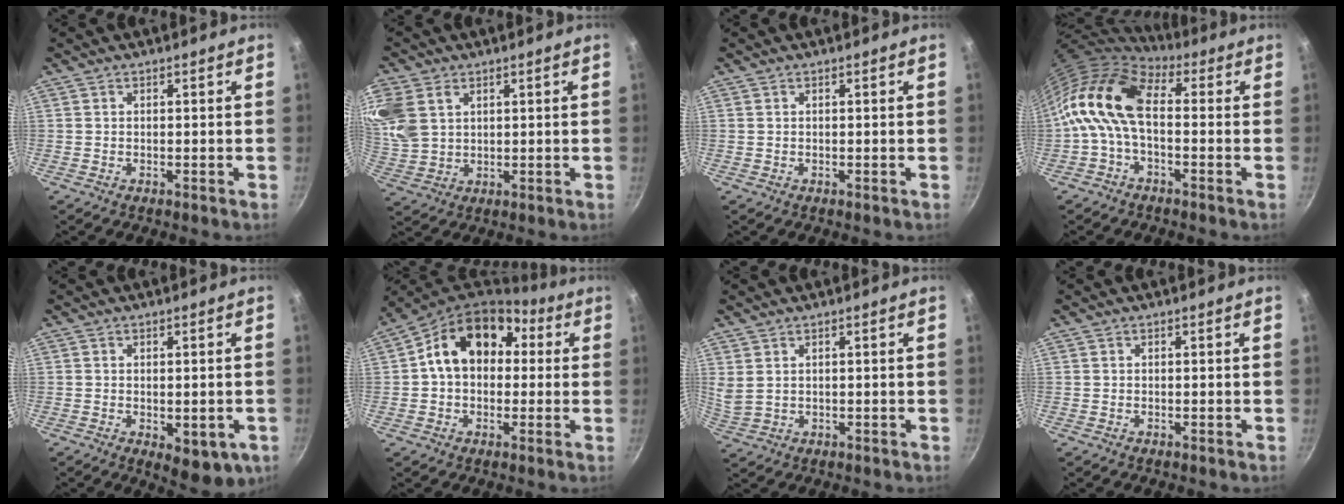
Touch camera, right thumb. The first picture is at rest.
{"total": 12.5, "force": [4.6, 9.2, 7.2], "torque": [-0.160, 0.002, 0.098]}
{"total": 0.0}
{"total": 12.2, "force": [0.0, 6.9, 10.1], "torque": [-0.190, 0.026, -0.018]}
{"total": 7.7, "force": [-2.3, 3.7, 6.4], "torque": [-0.069, -0.006, -0.021]}
{"total": 14.7, "force": [2.7, 11.1, 9.3], "torque": [-0.114, 0.035, 0.026]}
{"total": 3.2, "force": [1.6, 2.0, 2.0], "torque": [-0.036, -0.010, 0.038]}
{"total": 0.0}